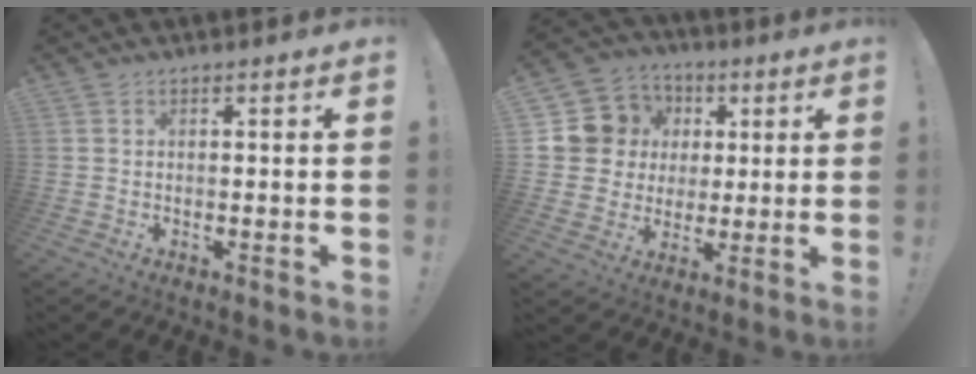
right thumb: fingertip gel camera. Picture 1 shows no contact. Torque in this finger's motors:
{"motor_torque": [0.18, 0.17, 0.03, -0.02, 0.01]}